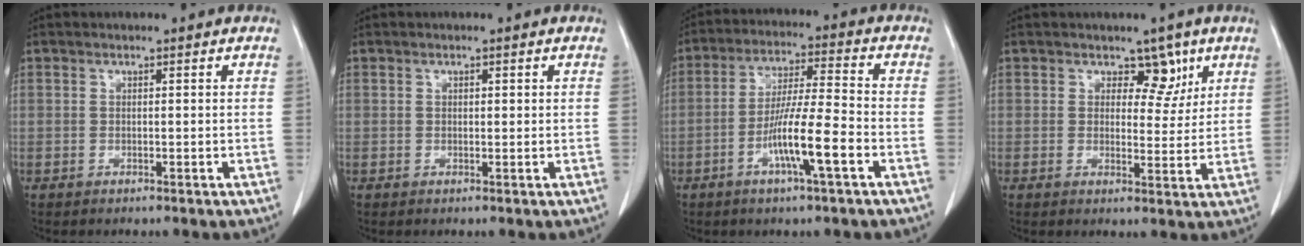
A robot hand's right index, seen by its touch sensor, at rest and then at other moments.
{"total": 1.1, "force": [0.2, 0.6, 0.9], "torque": [-0.018, -0.001, 0.004]}
{"total": 10.6, "force": [-4.1, 0.4, 9.8], "torque": [-0.181, -0.002, -0.075]}
{"total": 5.1, "force": [2.7, 3.2, 2.8], "torque": [-0.030, 0.006, 0.039]}